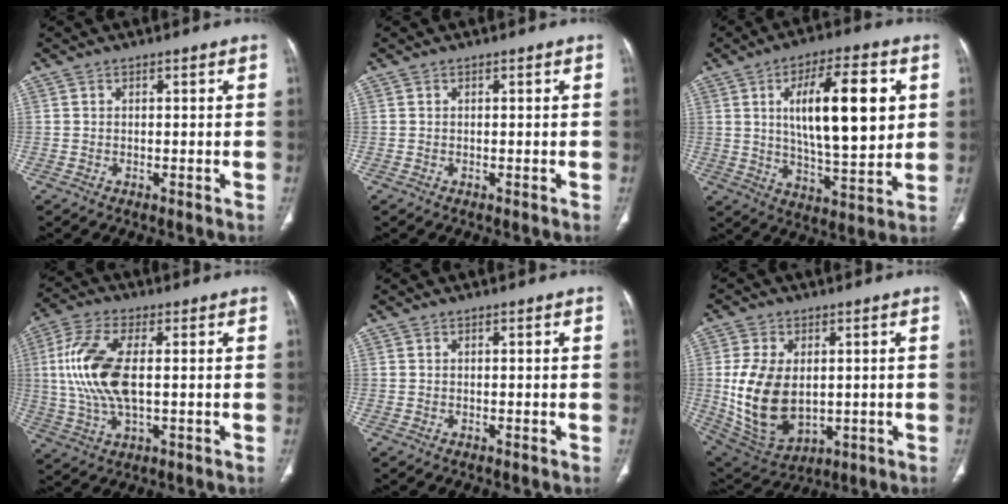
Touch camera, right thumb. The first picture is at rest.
{"total": 0.0}
{"total": 19.2, "force": [4.4, 6.8, 17.4], "torque": [-0.250, -0.016, 0.074]}
{"total": 13.5, "force": [1.2, 5.9, 12.1], "torque": [-0.273, 0.003, 0.025]}
{"total": 0.0}
{"total": 15.3, "force": [0.3, 9.9, 11.7], "torque": [-0.215, -0.010, 0.032]}